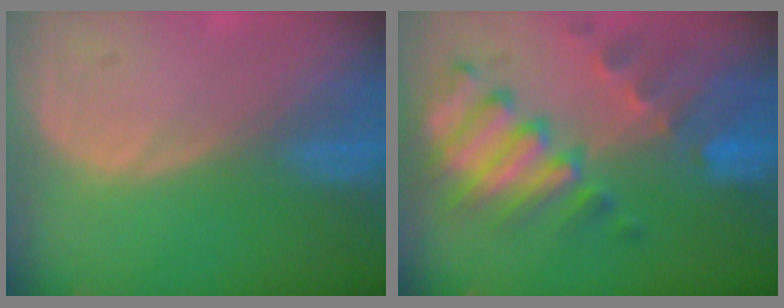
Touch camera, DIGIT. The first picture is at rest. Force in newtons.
{"total": 10.1, "press": 8.9, "slide": 4.8}